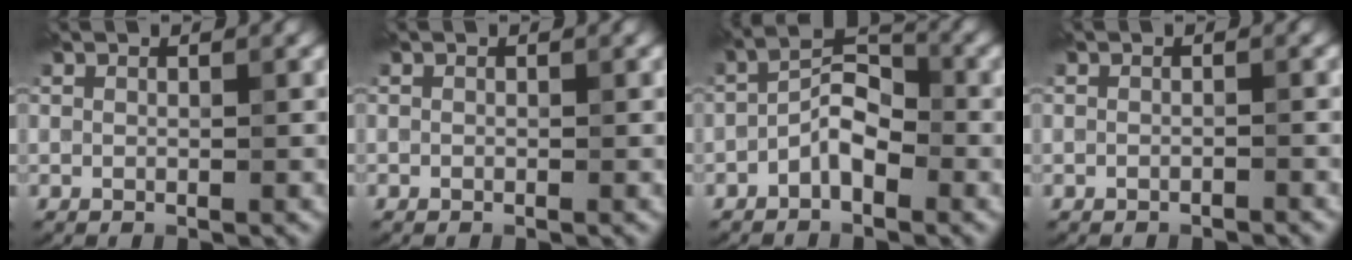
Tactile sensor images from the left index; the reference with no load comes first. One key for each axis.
{"total": 0.0}
{"total": 3.5, "fx": -1.7, "fy": 1.7, "fz": 2.5, "tx": -0.043, "ty": 0.015, "tz": -0.040}
{"total": 0.7, "fx": -0.7, "fy": 0.2, "fz": 0.2, "tx": -0.001, "ty": -0.001, "tz": -0.011}